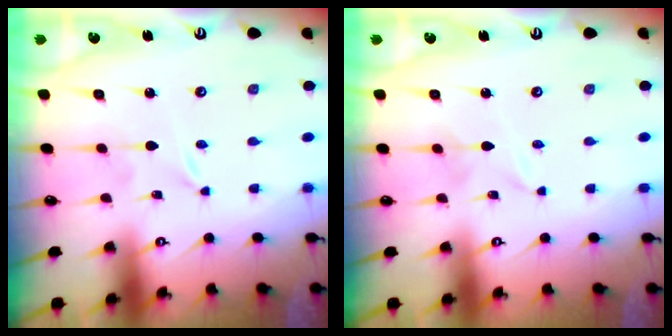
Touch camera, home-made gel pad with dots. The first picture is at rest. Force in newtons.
{"total": 1.7, "press": 1.7, "slide": 0.2}